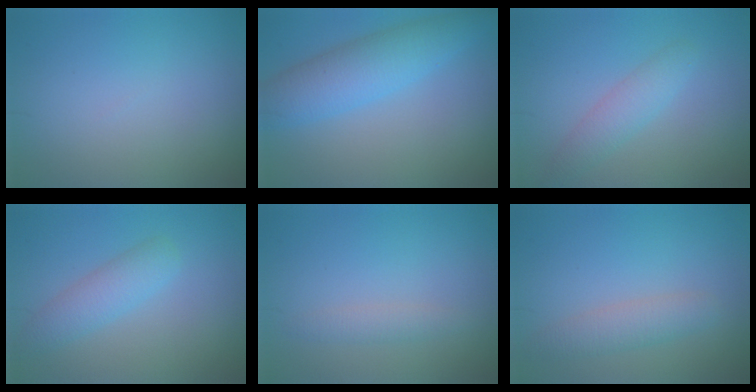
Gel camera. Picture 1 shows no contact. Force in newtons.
{"total": 5.3, "press": 5.3, "slide": 0.1}
{"total": 2.4, "press": 2.4, "slide": 0.1}
{"total": 2.9, "press": 2.9, "slide": 0.1}
{"total": 1.2, "press": 1.2, "slide": 0.1}
{"total": 2.4, "press": 2.4, "slide": 0.2}